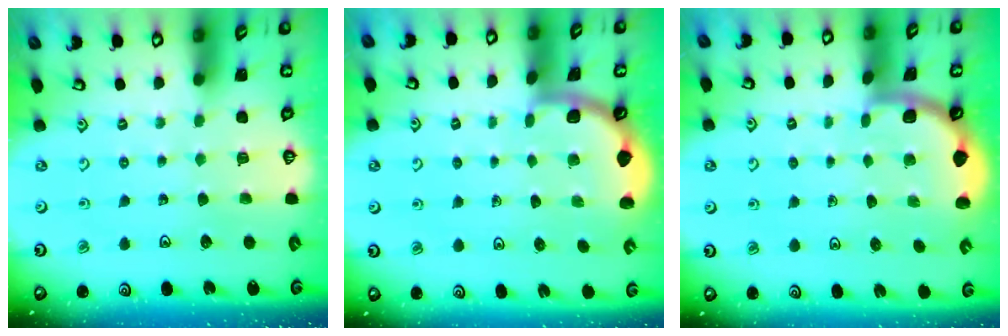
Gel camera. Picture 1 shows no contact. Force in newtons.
{"total": 1.6, "press": 1.6, "slide": 0.2}
{"total": 1.9, "press": 1.9, "slide": 0.0}